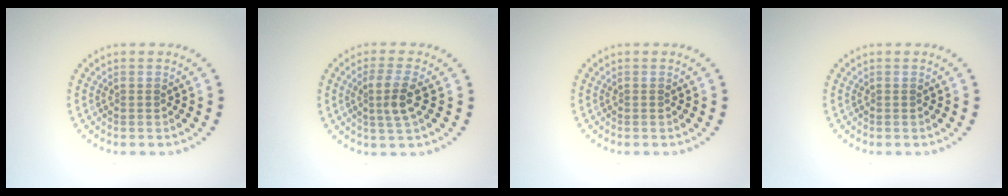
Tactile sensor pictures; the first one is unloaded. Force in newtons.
{"total": 2.7, "press": 2.4, "slide": 1.3}
{"total": 0.0}
{"total": 0.0}